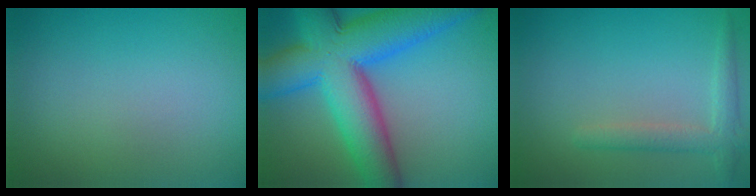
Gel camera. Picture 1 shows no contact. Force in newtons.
{"total": 12.7, "press": 12.7, "slide": 0.4}
{"total": 2.3, "press": 2.3, "slide": 0.2}